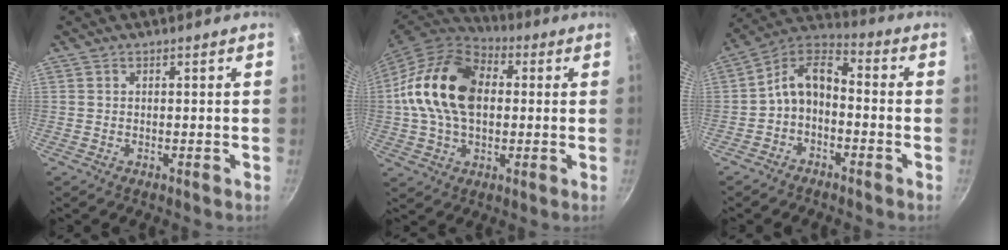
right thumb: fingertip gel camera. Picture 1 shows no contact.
{"total": 20.0, "force": [2.0, 13.5, 14.6], "torque": [-0.257, 0.026, 0.021]}
{"total": 8.9, "force": [-2.3, 5.6, 6.6], "torque": [-0.118, 0.057, -0.056]}